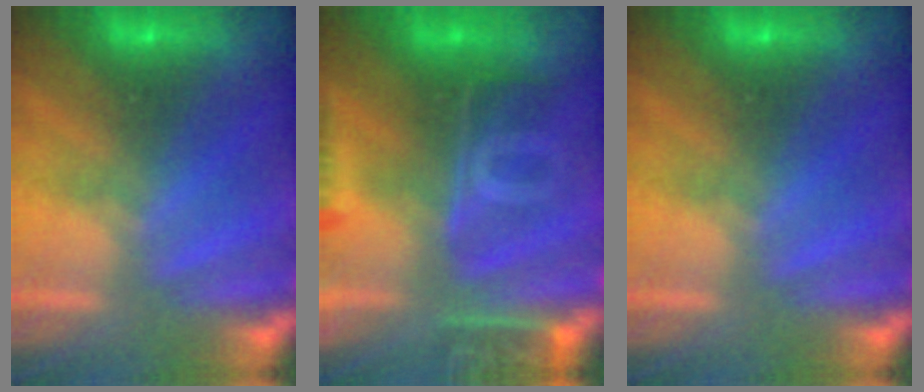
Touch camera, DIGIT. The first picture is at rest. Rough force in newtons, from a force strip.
{"total": 7.5}
{"total": 0.0}